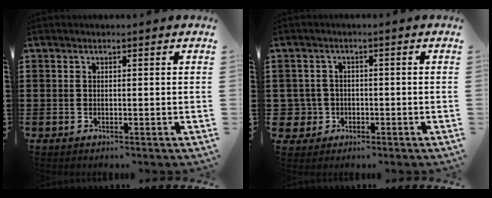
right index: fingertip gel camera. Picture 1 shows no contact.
{"total": 3.2, "force": [-1.1, 2.9, 0.5], "torque": [-0.036, -0.001, -0.030]}